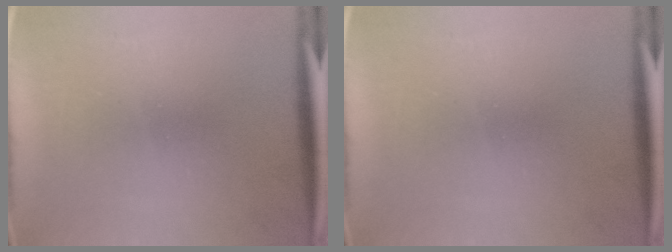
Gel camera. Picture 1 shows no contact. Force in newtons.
{"total": 0.0}